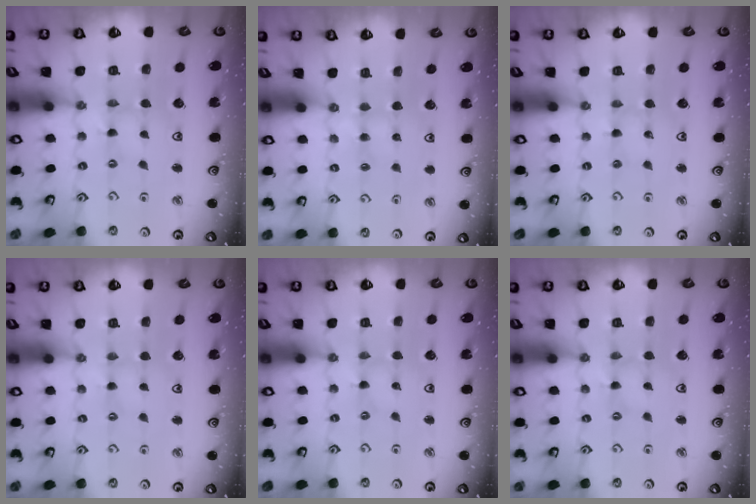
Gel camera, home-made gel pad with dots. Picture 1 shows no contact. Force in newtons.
{"total": 2.8, "press": 2.8, "slide": 0.5}
{"total": 2.1, "press": 2.0, "slide": 0.3}
{"total": 2.2, "press": 2.2, "slide": 0.3}
{"total": 0.0}
{"total": 0.0}